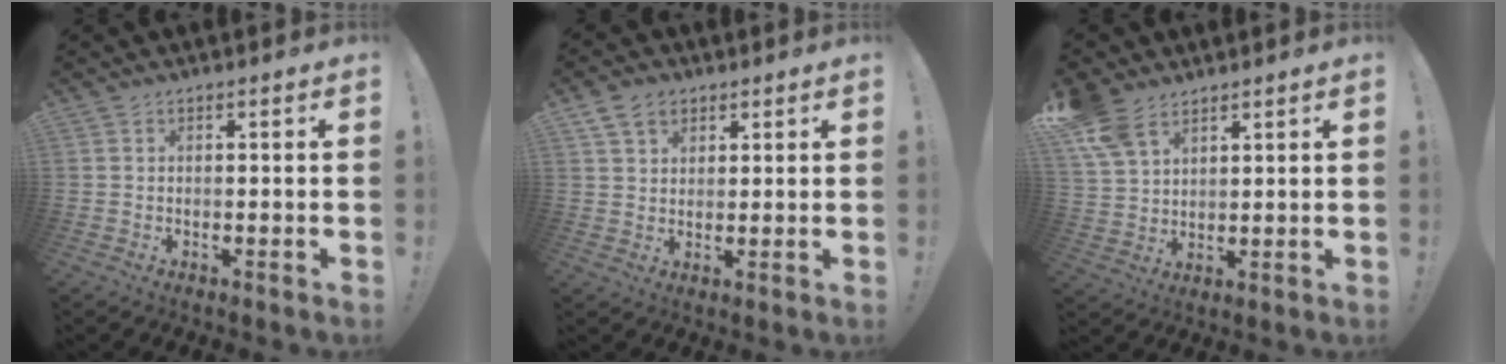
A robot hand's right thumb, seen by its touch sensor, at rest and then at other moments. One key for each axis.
{"total": 6.7, "fx": 3.8, "fy": 4.7, "fz": 2.8, "tx": -0.047, "ty": -0.005, "tz": 0.073}
{"total": 9.3, "fx": 6.4, "fy": 5.1, "fz": 4.4, "tx": -0.094, "ty": -0.023, "tz": 0.131}